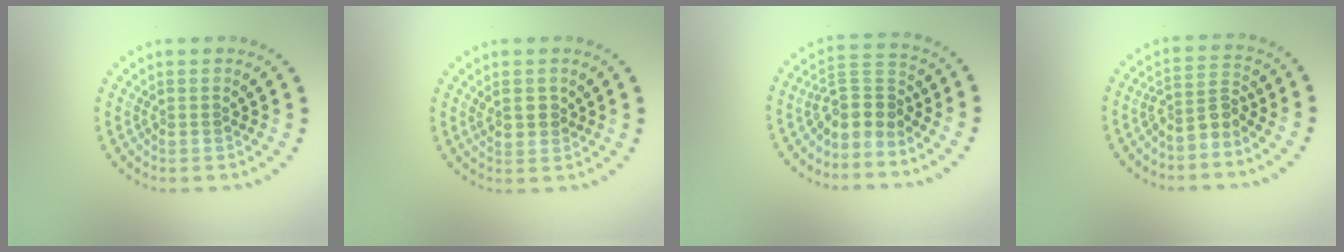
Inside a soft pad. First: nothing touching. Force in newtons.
{"total": 1.2, "press": 1.1, "slide": 0.3}
{"total": 3.2, "press": 2.5, "slide": 2.1}
{"total": 2.4, "press": 1.8, "slide": 1.6}